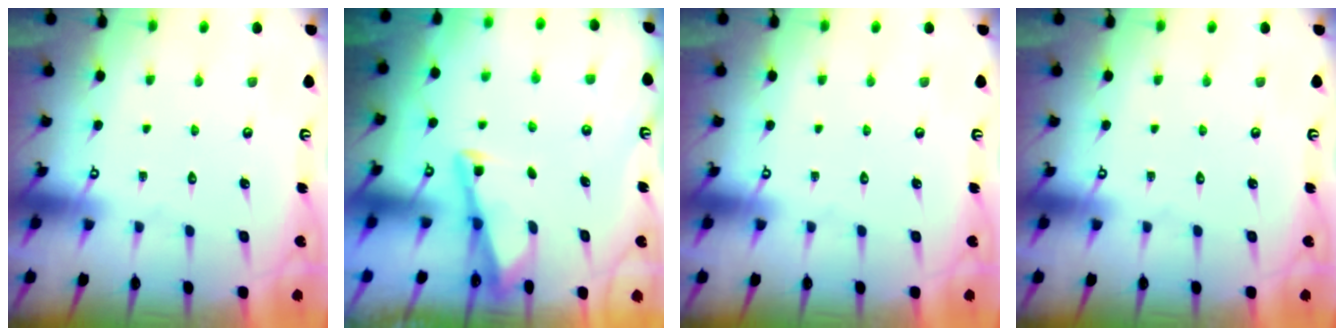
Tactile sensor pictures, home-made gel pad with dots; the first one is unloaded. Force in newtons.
{"total": 3.0, "press": 3.0, "slide": 0.3}
{"total": 0.0}
{"total": 0.0}